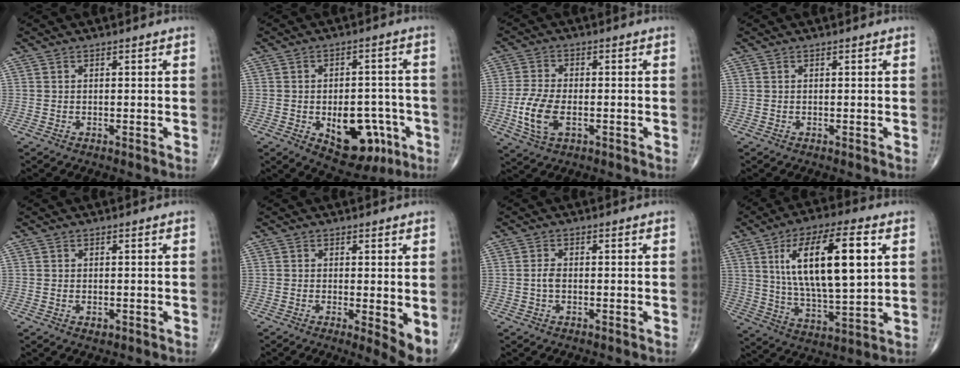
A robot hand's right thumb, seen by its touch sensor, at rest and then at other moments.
{"total": 13.6, "force": [-4.8, 8.0, 10.0], "torque": [-0.101, 0.028, -0.052]}
{"total": 8.1, "force": [-2.0, 4.3, 6.5], "torque": [-0.143, 0.001, -0.038]}
{"total": 0.0}
{"total": 1.0, "force": [-0.3, 0.7, 0.7], "torque": [-0.009, -0.001, -0.002]}
{"total": 4.9, "force": [-0.3, 1.3, 4.7], "torque": [-0.070, -0.014, -0.007]}
{"total": 1.6, "force": [-0.3, 0.8, 1.3], "torque": [-0.026, 0.002, -0.008]}
{"total": 20.2, "force": [5.5, 7.0, 18.1], "torque": [-0.302, -0.011, 0.098]}